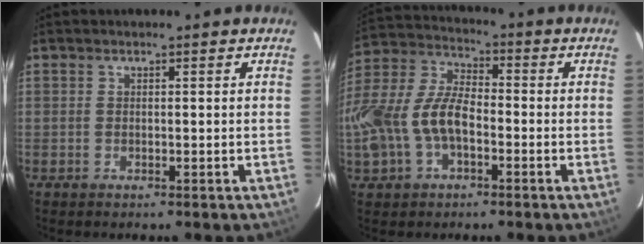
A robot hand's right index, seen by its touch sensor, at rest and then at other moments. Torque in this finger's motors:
{"motor_torque": [0.55, -0.20, 0.78, 0.21]}